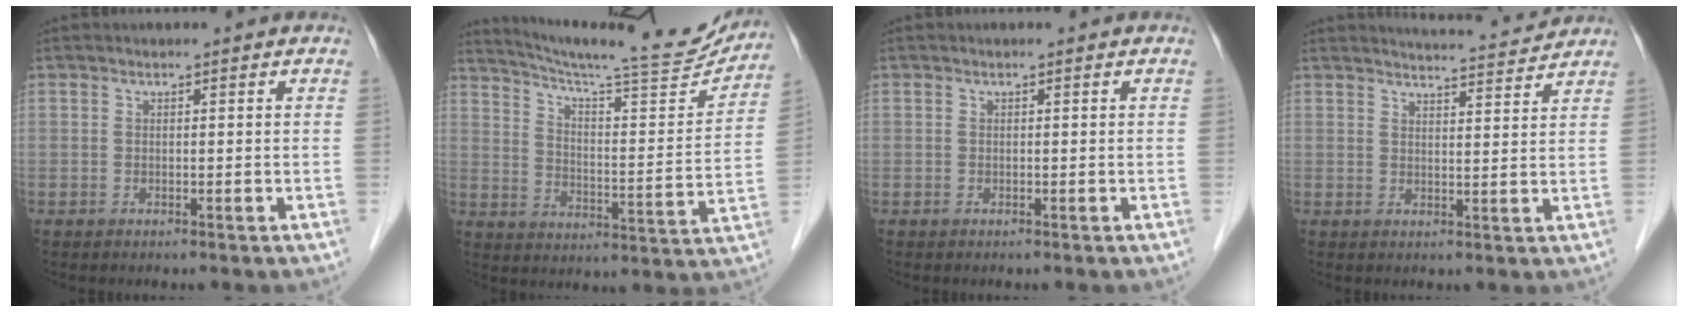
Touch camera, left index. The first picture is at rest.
{"total": 20.9, "force": [19.5, 1.1, 7.3], "torque": [-0.118, -0.053, 0.267]}
{"total": 0.0}
{"total": 7.0, "force": [6.9, -0.1, 0.9], "torque": [-0.020, 0.001, 0.087]}